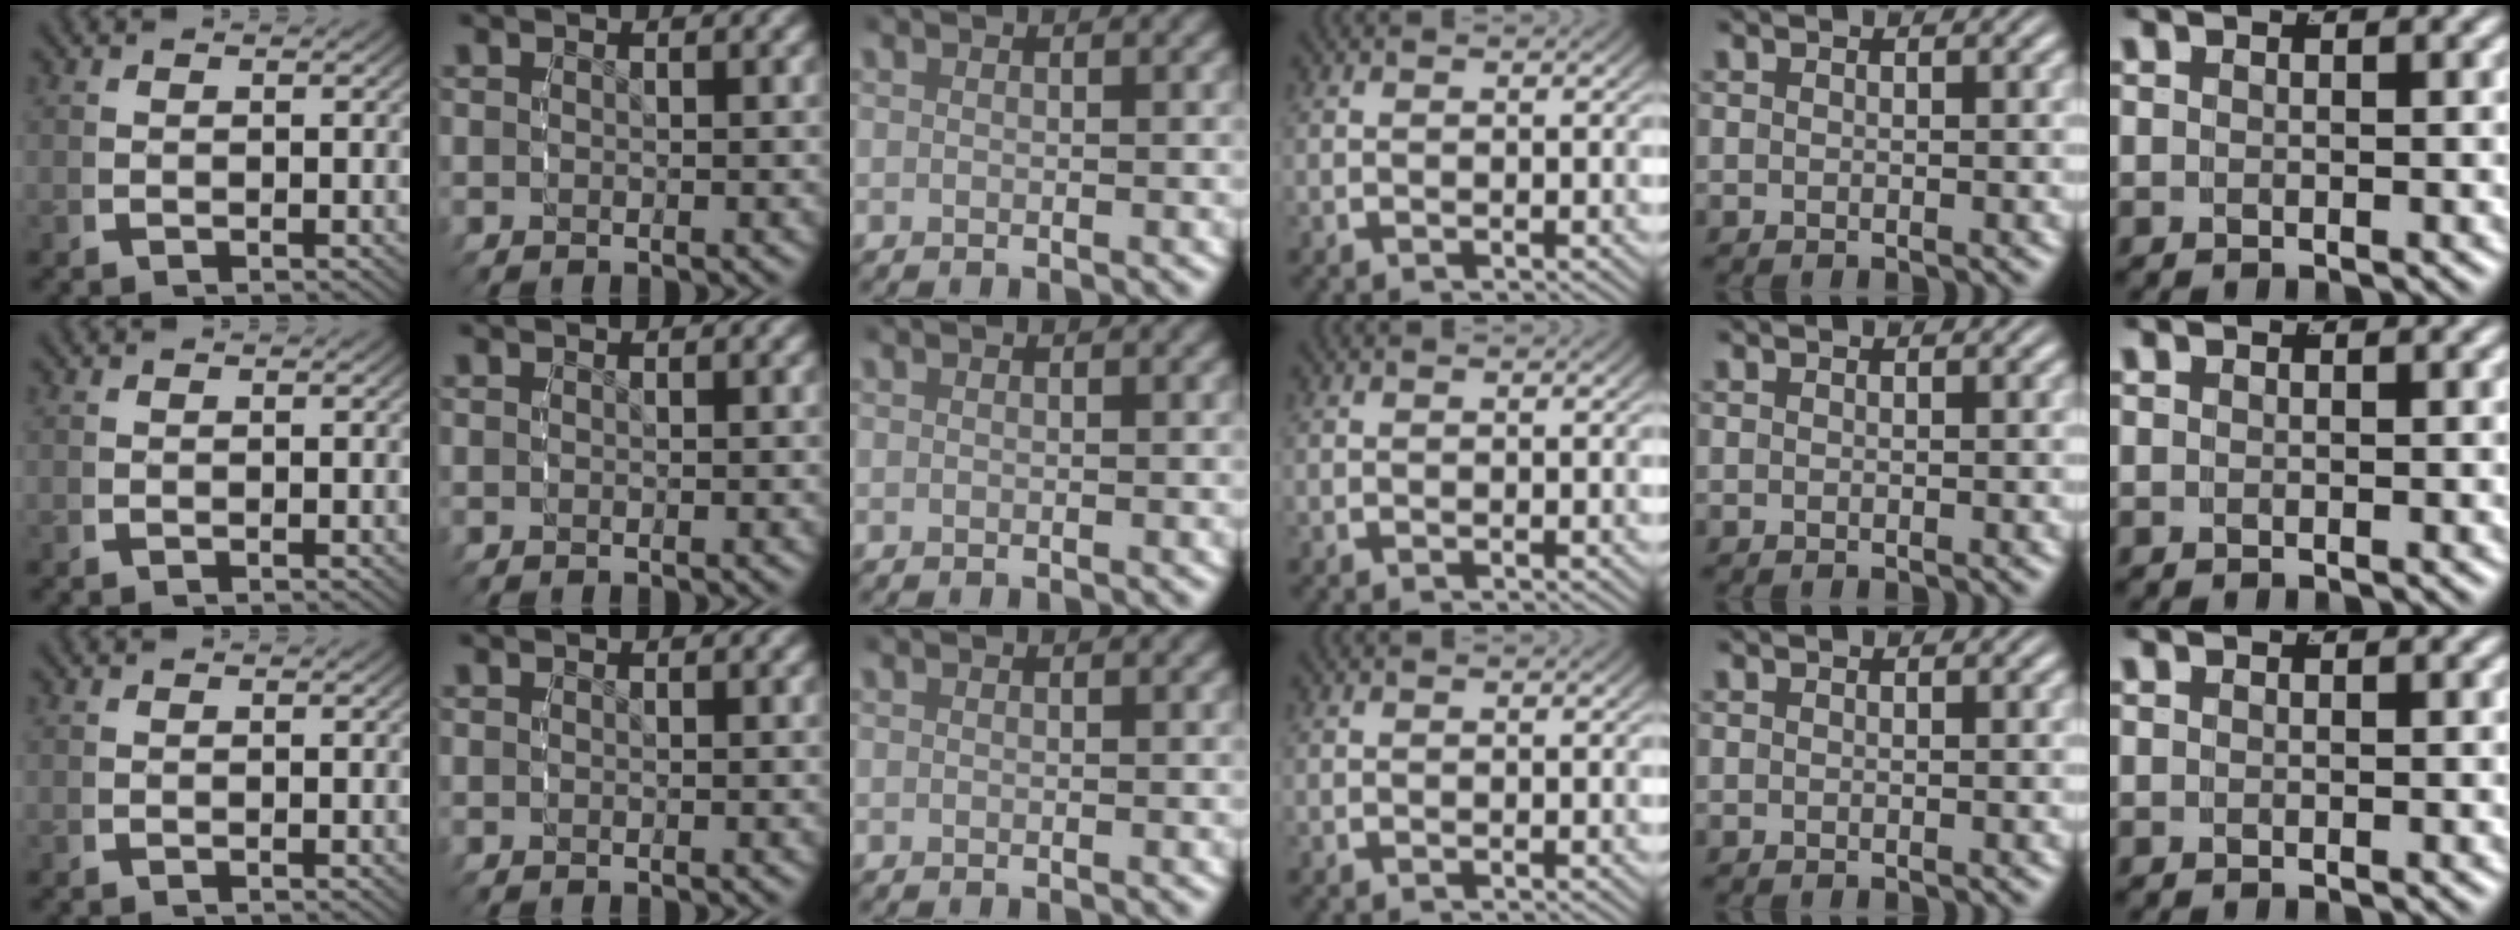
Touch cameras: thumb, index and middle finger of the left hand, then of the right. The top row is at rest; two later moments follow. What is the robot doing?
{"motion": "reach", "object": "backpack"}